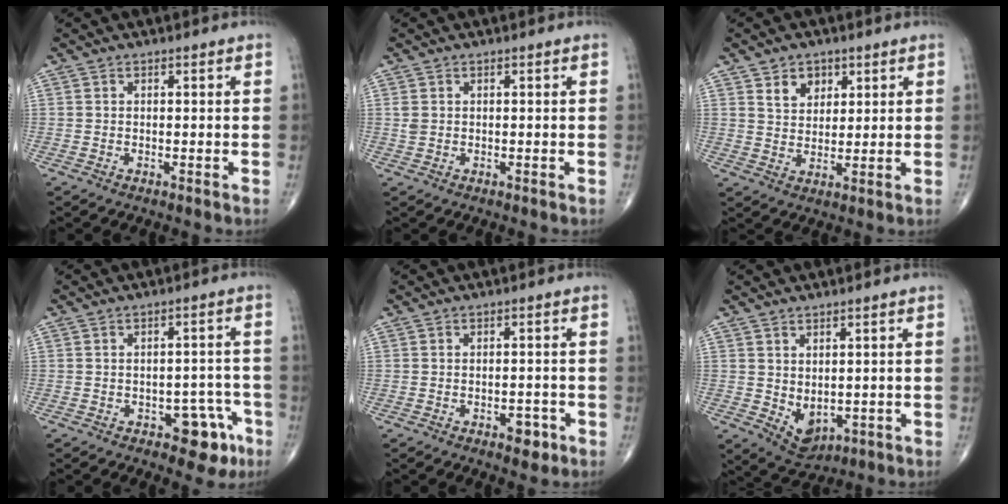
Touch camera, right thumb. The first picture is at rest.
{"total": 1.3, "force": [0.2, 1.0, 0.8], "torque": [-0.020, 0.003, 0.009]}
{"total": 5.4, "force": [2.8, 3.9, 2.5], "torque": [-0.018, -0.018, 0.051]}
{"total": 7.0, "force": [-3.6, 3.9, 4.6], "torque": [-0.024, 0.029, -0.041]}
{"total": 3.2, "force": [-1.7, 1.7, 2.2], "torque": [-0.019, 0.009, -0.019]}
{"total": 5.3, "force": [-0.3, 3.5, 4.0], "torque": [-0.048, -0.008, 0.018]}